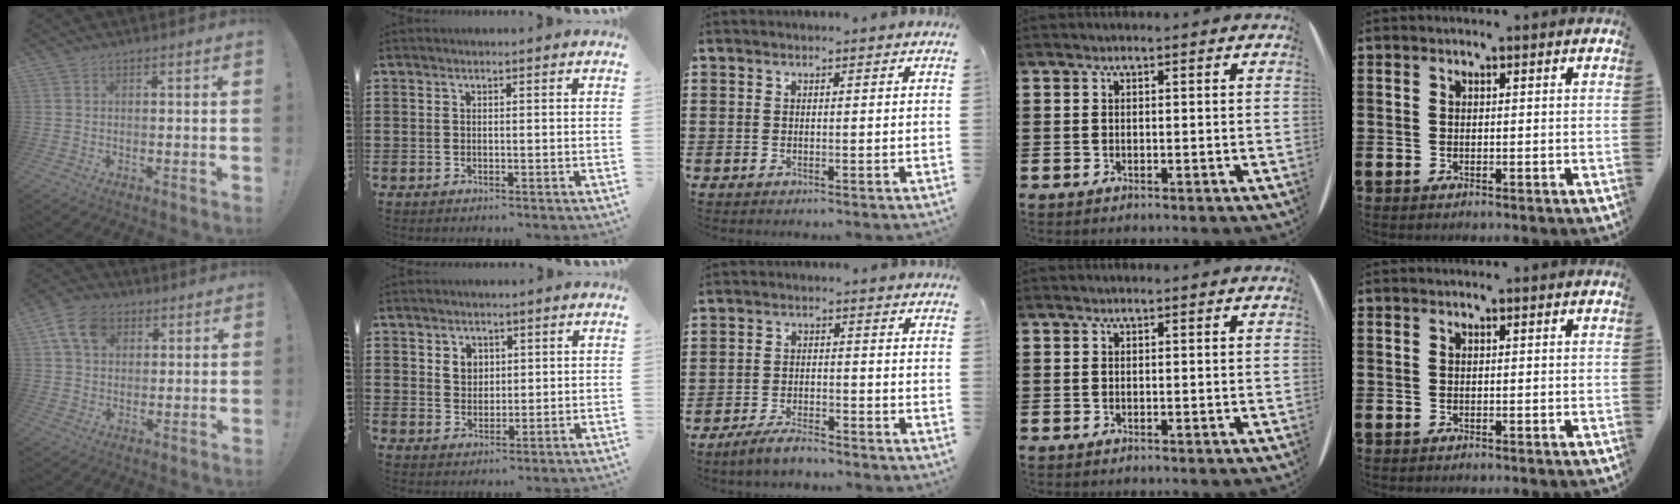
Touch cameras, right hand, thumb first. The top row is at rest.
{"thumb": {"total": 10.7, "force": [4.3, 8.0, 5.7], "torque": [-0.090, -0.001, 0.085]}, "index": {"total": 2.8, "force": [1.3, 2.3, 0.9], "torque": [-0.026, 0.009, 0.023]}, "middle": {"total": 4.0, "force": [-3.6, 0.8, 1.7], "torque": [-0.042, 0.000, -0.073]}}